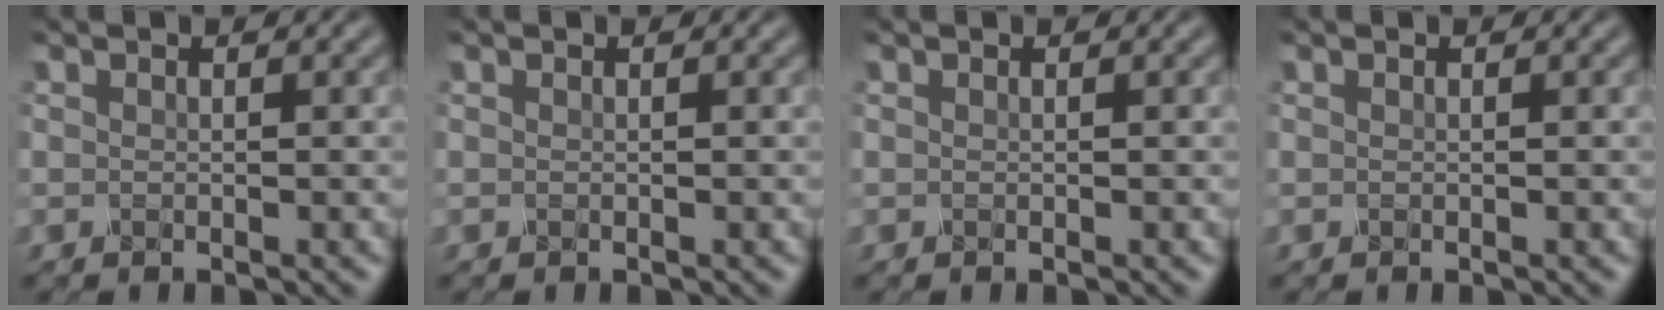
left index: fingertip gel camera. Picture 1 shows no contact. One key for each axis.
{"total": 0.0}
{"total": 0.0}
{"total": 0.0}